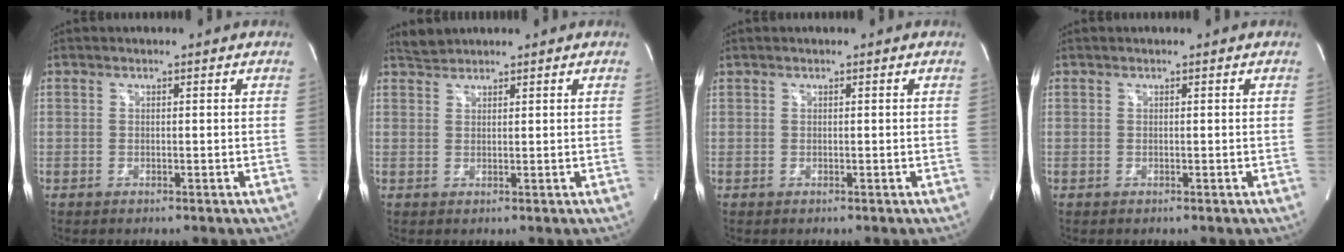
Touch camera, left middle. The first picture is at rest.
{"total": 1.8, "force": [1.7, 0.1, -0.3], "torque": [-0.001, 0.007, 0.036]}
{"total": 0.0}
{"total": 0.0}